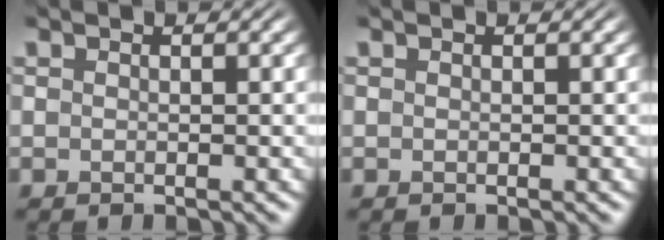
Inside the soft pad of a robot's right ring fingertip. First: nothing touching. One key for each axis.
{"total": 0.0}